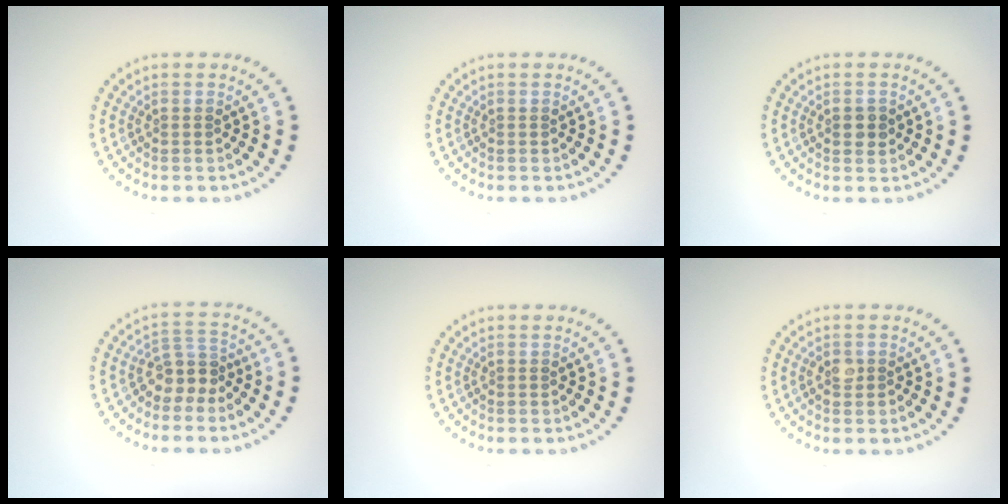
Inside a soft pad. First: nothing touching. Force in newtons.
{"total": 0.0}
{"total": 1.4, "press": 1.4, "slide": 0.2}
{"total": 2.8, "press": 2.1, "slide": 1.9}
{"total": 0.0}
{"total": 1.4, "press": 1.4, "slide": 0.4}